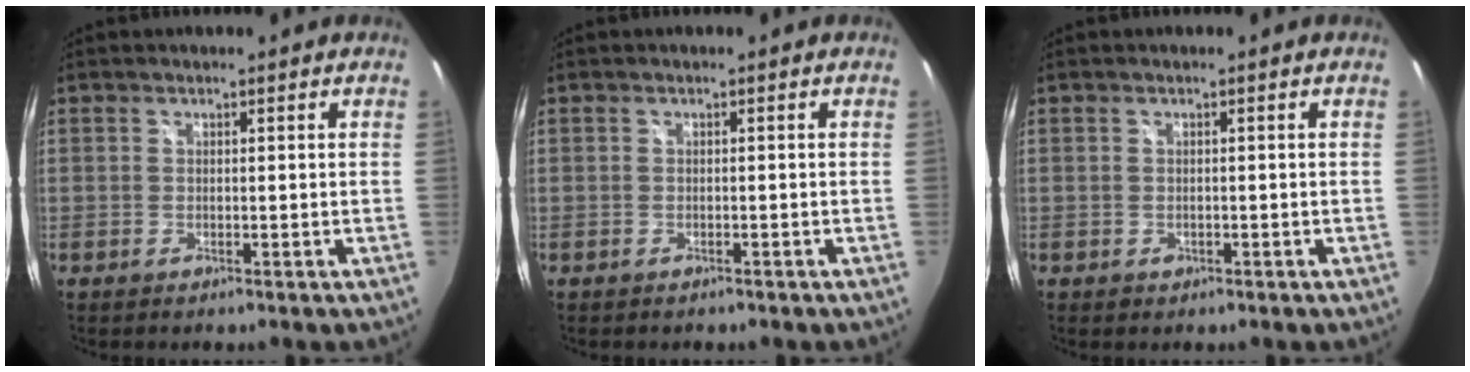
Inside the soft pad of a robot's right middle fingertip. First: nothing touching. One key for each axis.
{"total": 0.9, "fx": -0.7, "fy": 0.5, "fz": 0.3, "tx": -0.009, "ty": 0.000, "tz": -0.009}
{"total": 1.0, "fx": -0.4, "fy": 0.9, "fz": 0.3, "tx": -0.004, "ty": -0.004, "tz": -0.005}